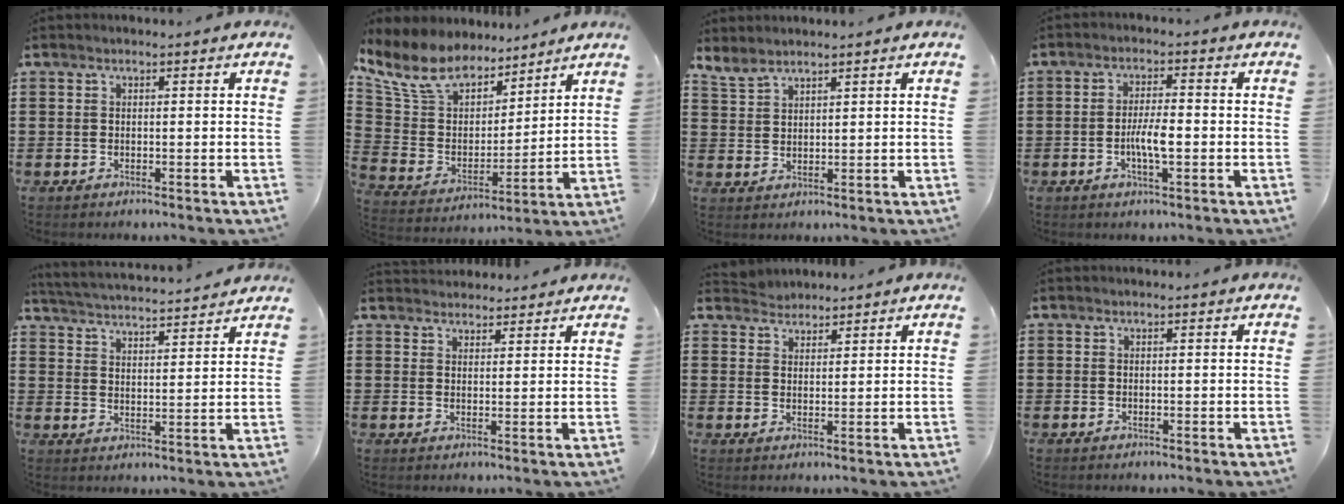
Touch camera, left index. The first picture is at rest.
{"total": 9.9, "force": [8.5, 4.4, 2.4], "torque": [-0.100, -0.050, 0.158]}
{"total": 2.9, "force": [2.7, 0.9, 0.7], "torque": [-0.023, -0.004, 0.052]}
{"total": 4.7, "force": [-1.1, 1.1, 4.4], "torque": [-0.089, 0.000, -0.025]}
{"total": 3.7, "force": [3.6, -0.5, 0.2], "torque": [-0.022, -0.030, 0.058]}
{"total": 2.6, "force": [2.6, 0.5, -0.3], "torque": [-0.002, -0.004, 0.050]}
{"total": 2.5, "force": [2.4, 0.5, -0.5], "torque": [0.003, 0.000, 0.048]}
{"total": 0.0}